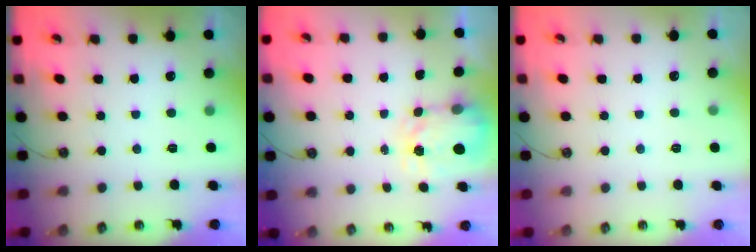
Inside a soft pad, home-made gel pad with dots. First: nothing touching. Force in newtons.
{"total": 3.7, "press": 3.7, "slide": 0.5}
{"total": 0.0}